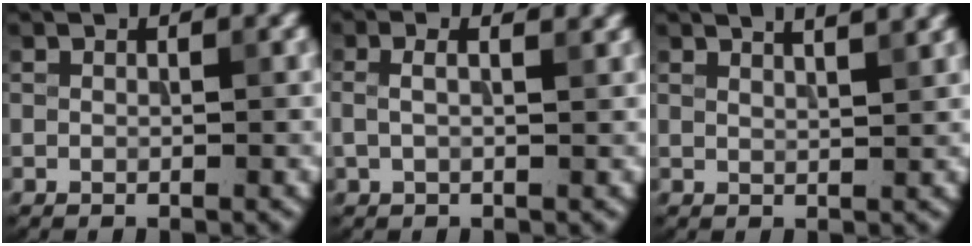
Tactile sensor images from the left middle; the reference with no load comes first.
{"total": 3.0, "force": [1.2, 1.2, 2.5], "torque": [-0.036, 0.010, -0.003]}
{"total": 5.4, "force": [3.9, 2.0, 3.1], "torque": [-0.009, 0.040, 0.016]}